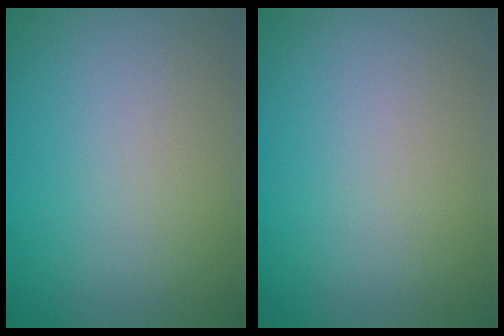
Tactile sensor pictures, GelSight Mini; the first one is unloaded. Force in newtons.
{"total": 0.0}